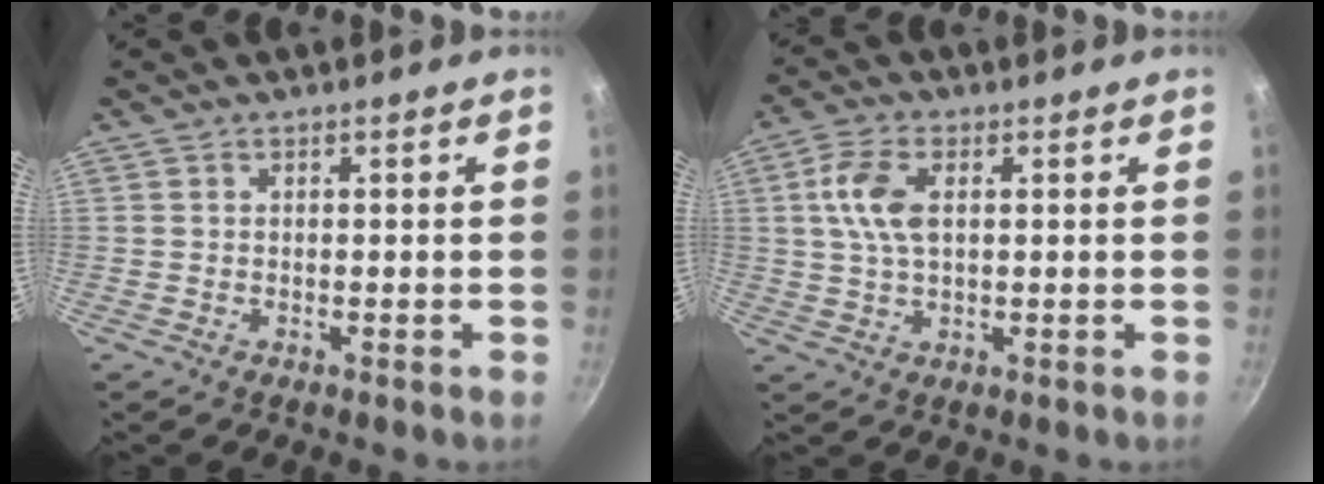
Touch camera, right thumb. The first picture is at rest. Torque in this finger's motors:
{"motor_torque": [1.44, 1.24, 1.02, -0.29, 0.08]}